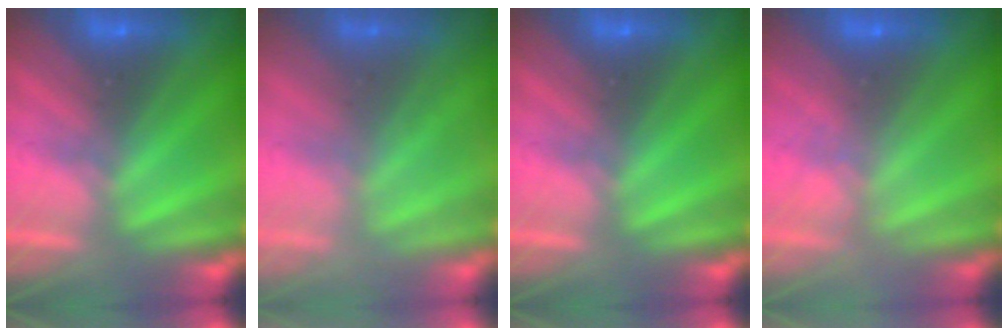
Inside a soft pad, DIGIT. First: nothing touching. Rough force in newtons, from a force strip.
{"total": 2.3}
{"total": 0.0}
{"total": 1.8}